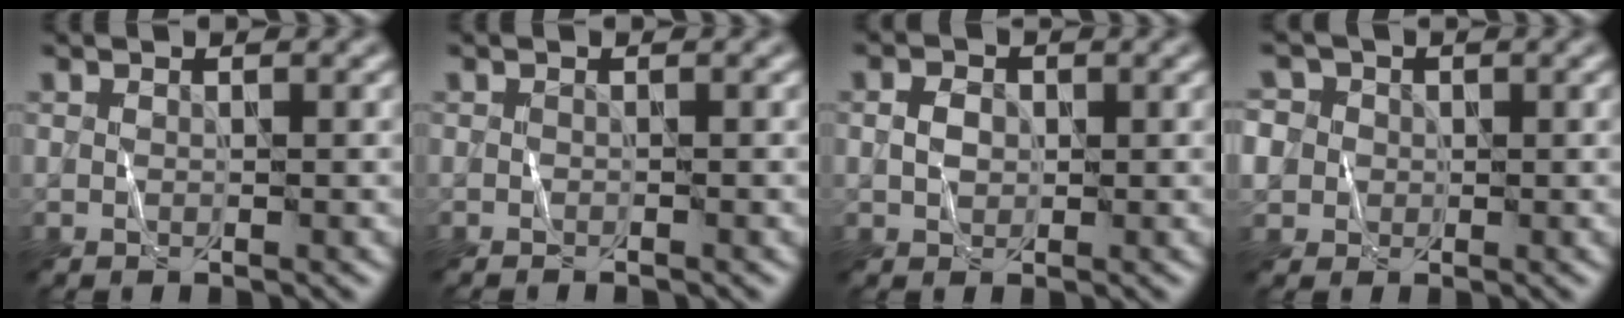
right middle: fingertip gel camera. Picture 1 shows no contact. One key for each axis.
{"total": 0.5, "fx": -0.5, "fy": 0.0, "fz": 0.2, "tx": -0.005, "ty": 0.000, "tz": -0.007}
{"total": 1.6, "fx": 0.3, "fy": 1.3, "fz": 0.9, "tx": -0.016, "ty": 0.005, "tz": 0.001}
{"total": 6.3, "fx": 1.0, "fy": 5.9, "fz": 2.2, "tx": -0.056, "ty": 0.035, "tz": -0.011}